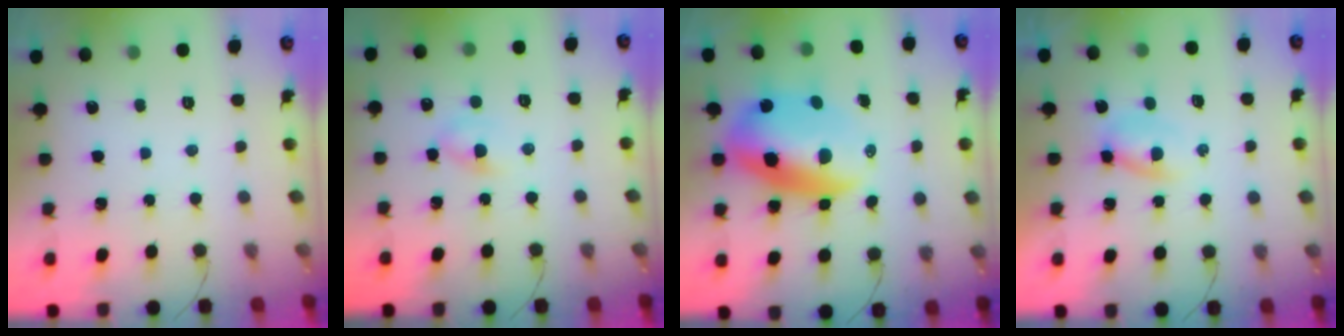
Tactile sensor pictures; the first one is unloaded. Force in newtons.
{"total": 4.0, "press": 3.7, "slide": 1.4}
{"total": 14.4, "press": 14.1, "slide": 3.0}
{"total": 2.2, "press": 2.0, "slide": 1.0}